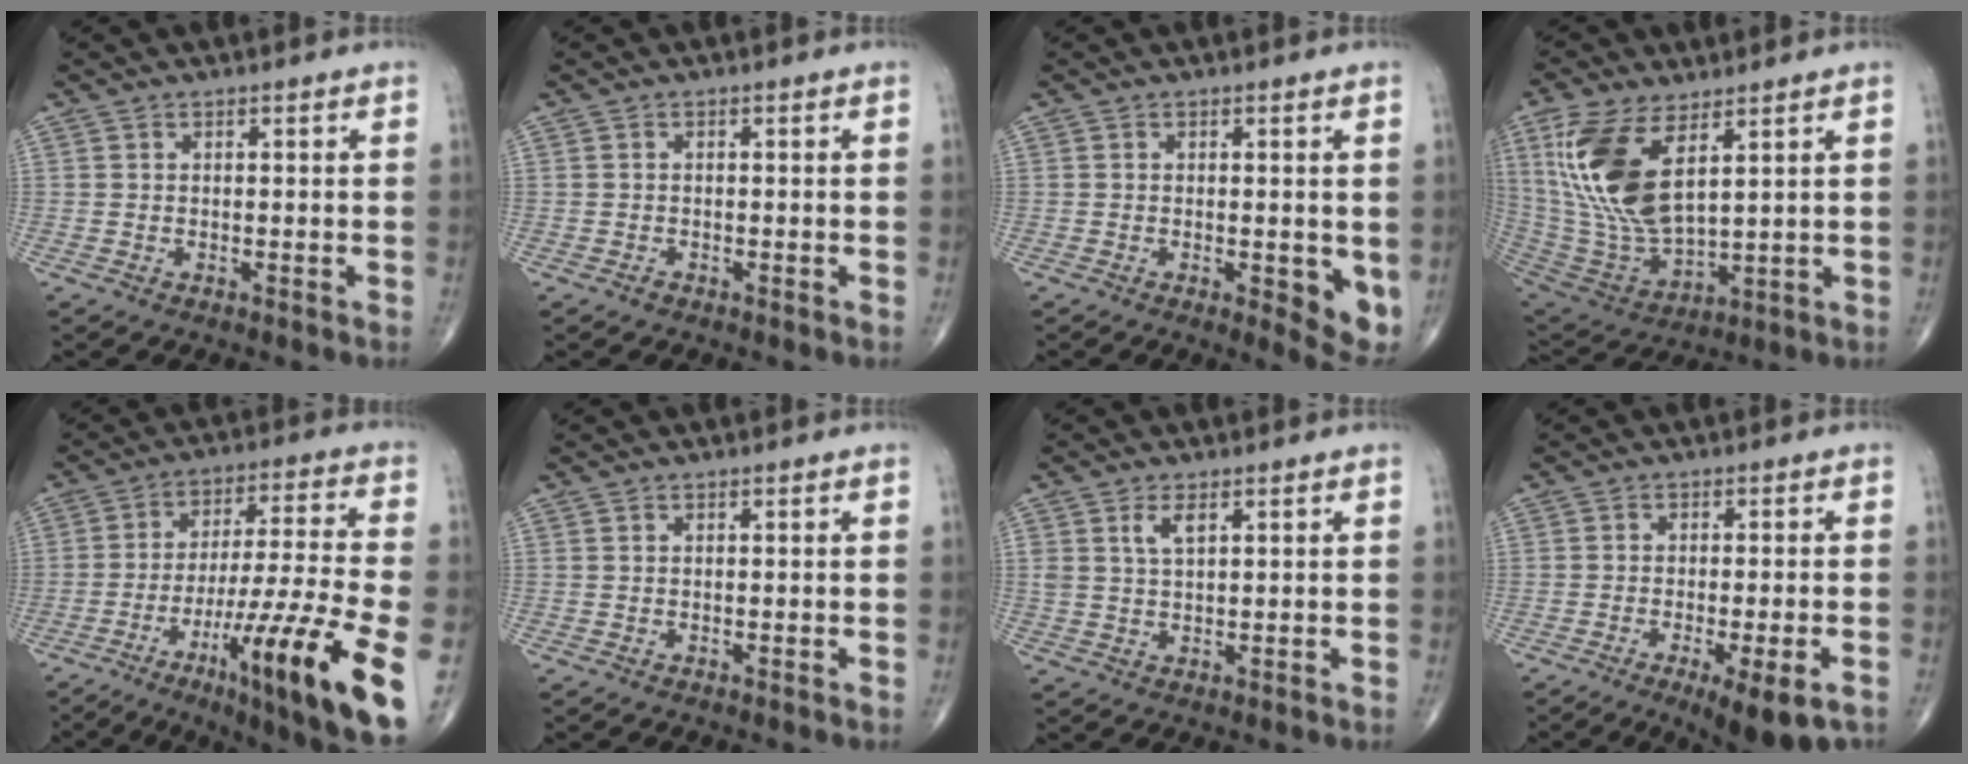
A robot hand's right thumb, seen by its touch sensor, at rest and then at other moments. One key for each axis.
{"total": 0.7, "fx": -0.5, "fy": 0.4, "fz": 0.2, "tx": -0.003, "ty": 0.000, "tz": -0.012}
{"total": 6.2, "fx": -0.9, "fy": 2.2, "fz": 5.7, "tx": -0.067, "ty": -0.016, "tz": -0.009}
{"total": 17.5, "fx": 6.7, "fy": 7.8, "fz": 14.1, "tx": -0.290, "ty": -0.028, "tz": 0.144}
{"total": 23.3, "fx": -9.3, "fy": 2.6, "fz": 21.2, "tx": -0.323, "ty": 0.031, "tz": -0.141}
{"total": 0.0}
{"total": 3.2, "fx": 1.6, "fy": 1.4, "fz": 2.5, "tx": -0.048, "ty": -0.004, "tz": 0.035}
{"total": 9.8, "fx": -5.3, "fy": 2.5, "fz": 7.9, "tx": -0.111, "ty": -0.001, "tz": -0.074}